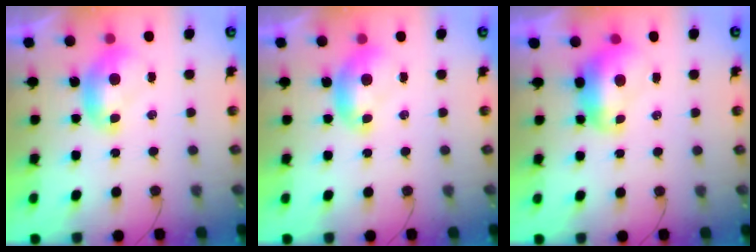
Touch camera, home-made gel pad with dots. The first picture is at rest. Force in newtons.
{"total": 0.0}
{"total": 1.8, "press": 1.6, "slide": 0.8}